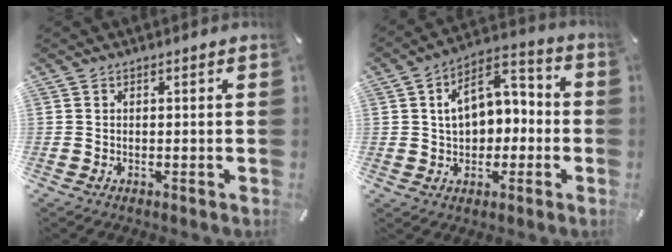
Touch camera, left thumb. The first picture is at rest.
{"total": 10.5, "force": [1.3, 8.4, 6.2], "torque": [-0.087, 0.001, 0.025]}